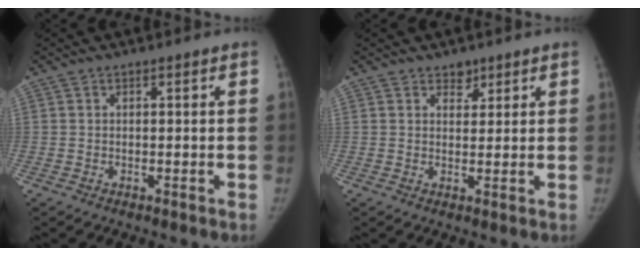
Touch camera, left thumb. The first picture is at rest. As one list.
[{"total": 2.4, "force": [1.7, 1.6, 0.6], "torque": [0.012, -0.010, 0.023]}]